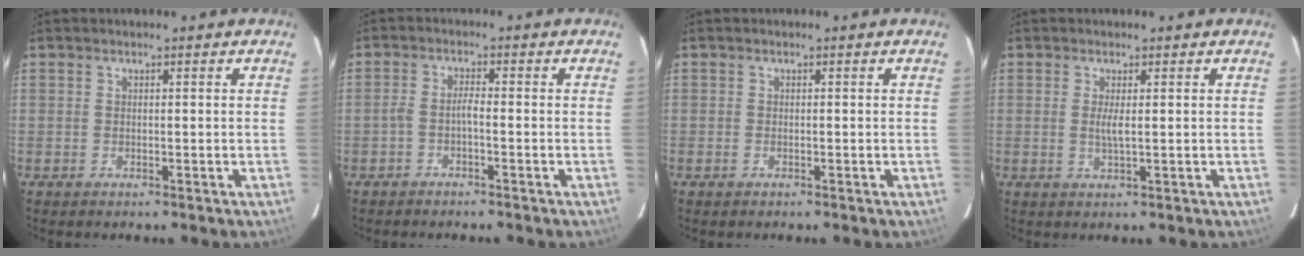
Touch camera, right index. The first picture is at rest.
{"total": 2.1, "force": [-1.4, 0.1, 1.5], "torque": [-0.040, 0.007, -0.028]}
{"total": 0.7, "force": [-0.4, 0.4, 0.3], "torque": [-0.006, -0.002, -0.010]}
{"total": 2.1, "force": [0.3, 0.2, 2.0], "torque": [-0.041, -0.004, 0.004]}